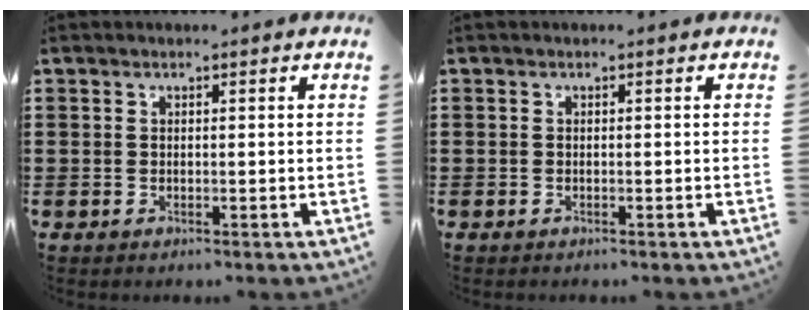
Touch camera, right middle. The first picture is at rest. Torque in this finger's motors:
{"motor_torque": [2.14, 0.00, -0.05, 0.01]}